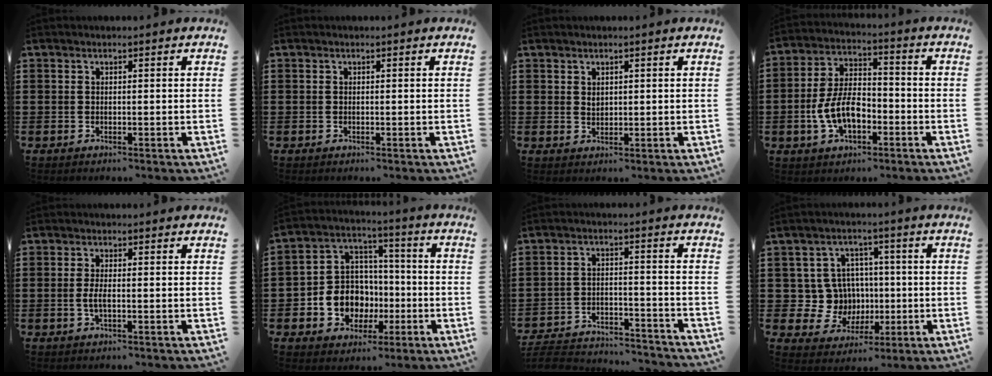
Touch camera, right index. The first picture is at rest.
{"total": 0.0}
{"total": 1.2, "force": [0.8, 0.8, 0.5], "torque": [-0.012, 0.003, 0.015]}
{"total": 8.7, "force": [-2.8, 4.8, 6.7], "torque": [-0.156, 0.002, -0.059]}
{"total": 2.5, "force": [-0.5, 0.6, 2.4], "torque": [-0.058, -0.006, -0.014]}
{"total": 8.5, "force": [-2.3, 7.8, 2.6], "torque": [-0.074, 0.007, -0.038]}
{"total": 5.3, "force": [-5.1, 0.7, 1.1], "torque": [-0.032, 0.002, -0.104]}
{"total": 8.3, "force": [0.2, 7.9, 2.6], "torque": [-0.067, 0.011, 0.015]}